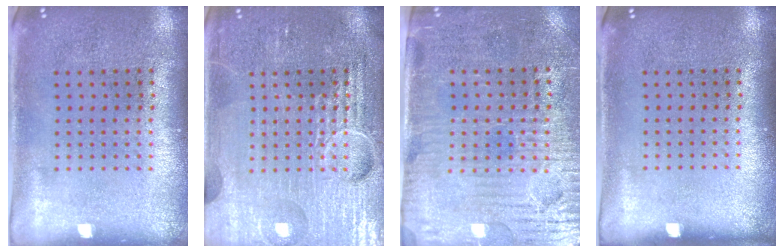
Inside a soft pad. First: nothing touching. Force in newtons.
{"total": 7.2, "press": 7.2, "slide": 0.8}
{"total": 3.9, "press": 3.5, "slide": 1.7}
{"total": 0.0}